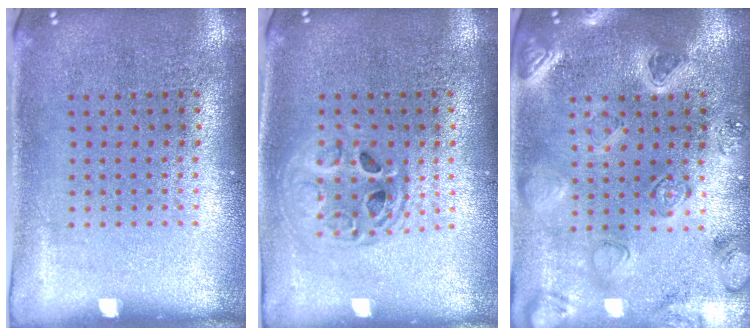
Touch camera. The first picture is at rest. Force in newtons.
{"total": 1.4, "press": 1.2, "slide": 0.7}
{"total": 2.3, "press": 2.3, "slide": 0.1}